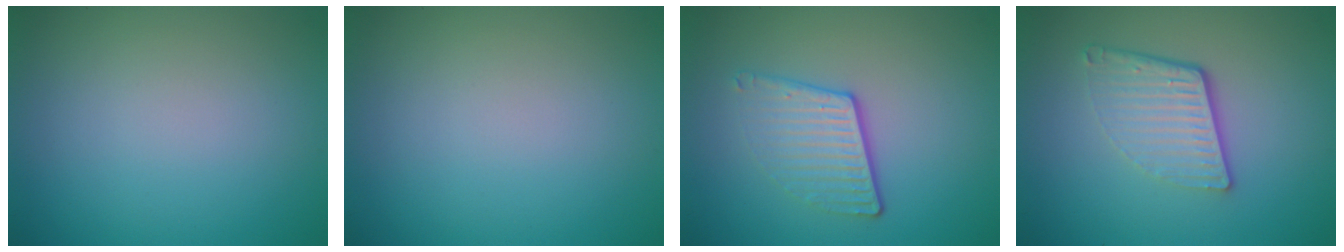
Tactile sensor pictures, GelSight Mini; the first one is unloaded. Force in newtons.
{"total": 0.0}
{"total": 3.7, "press": 2.5, "slide": 2.7}
{"total": 4.5, "press": 2.9, "slide": 3.4}